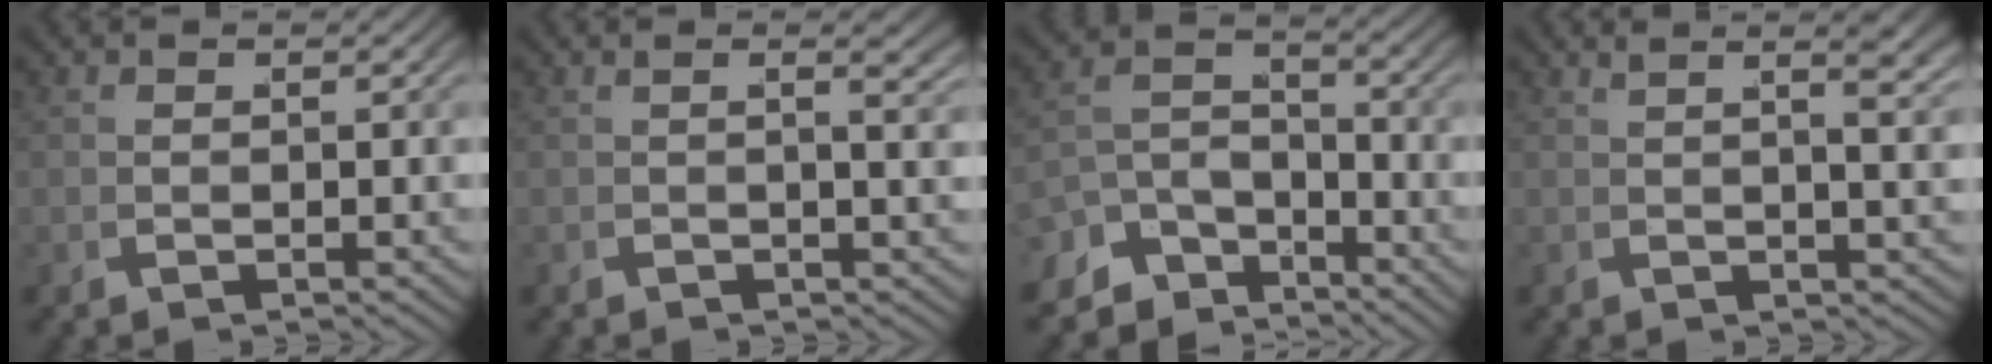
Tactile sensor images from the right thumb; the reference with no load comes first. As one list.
[{"total": 2.2, "force": [0.5, 0.3, 2.2], "torque": [-0.027, 0.004, 0.005]}, {"total": 6.7, "force": [-3.4, 4.5, 3.6], "torque": [-0.051, -0.027, -0.053]}, {"total": 5.1, "force": [2.5, 1.5, 4.2], "torque": [-0.049, 0.007, 0.036]}]